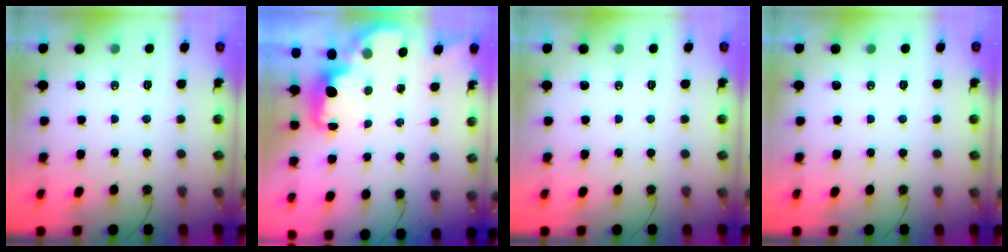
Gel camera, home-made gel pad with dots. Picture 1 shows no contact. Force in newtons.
{"total": 1.6, "press": 1.5, "slide": 0.7}
{"total": 0.0}
{"total": 0.0}